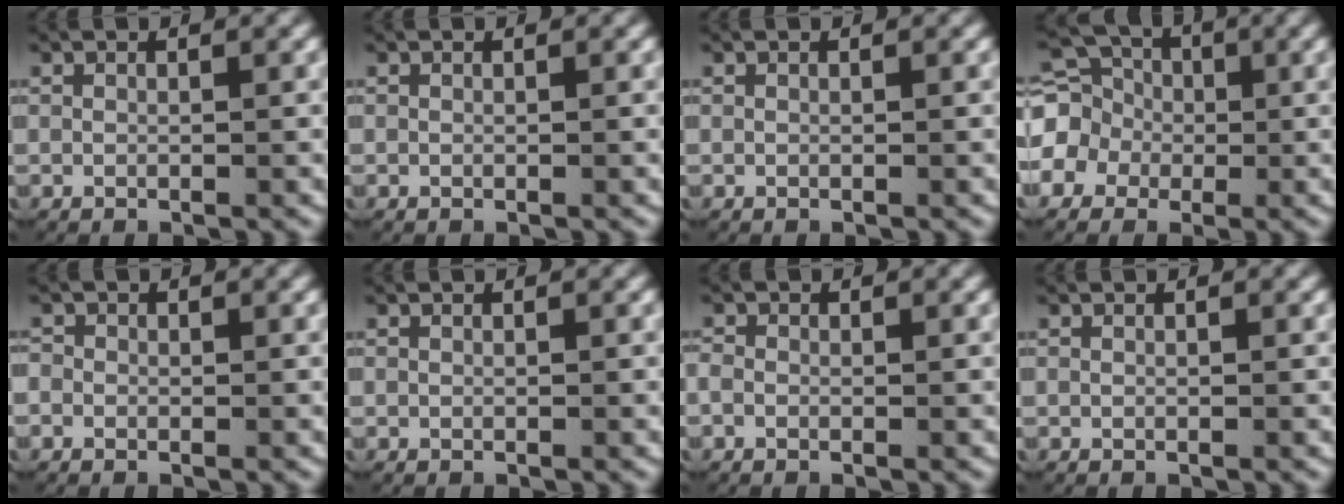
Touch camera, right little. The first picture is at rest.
{"total": 0.0}
{"total": 0.0}
{"total": 8.7, "force": [-0.7, 8.1, 3.0], "torque": [-0.081, -0.019, -0.019]}
{"total": 1.3, "force": [-0.2, 1.3, 0.3], "torque": [-0.010, 0.000, -0.008]}
{"total": 0.0}
{"total": 1.2, "force": [-0.3, 1.0, 0.6], "torque": [-0.019, -0.002, -0.006]}
{"total": 0.0}